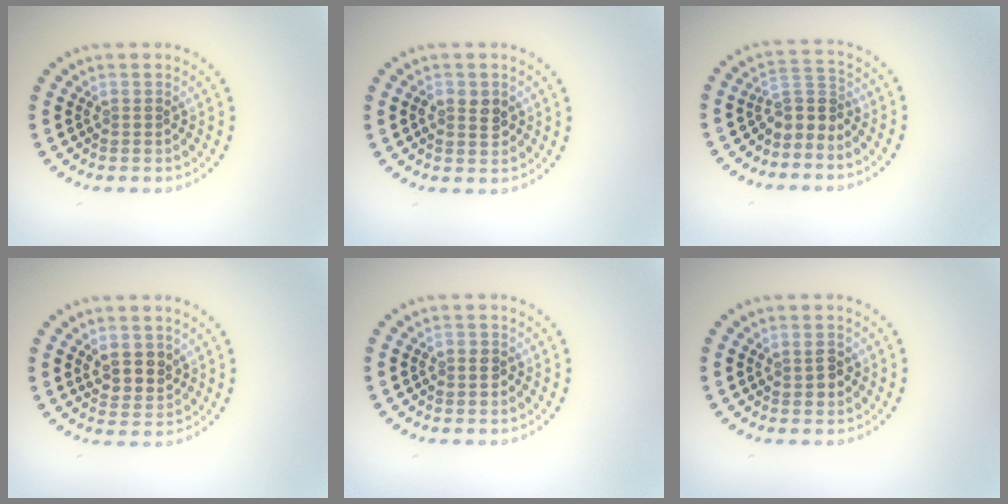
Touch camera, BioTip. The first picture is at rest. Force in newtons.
{"total": 2.1, "press": 2.1, "slide": 0.1}
{"total": 2.7, "press": 1.9, "slide": 1.9}
{"total": 2.6, "press": 2.4, "slide": 1.0}
{"total": 0.8, "press": 0.7, "slide": 0.4}
{"total": 1.5, "press": 1.5, "slide": 0.1}